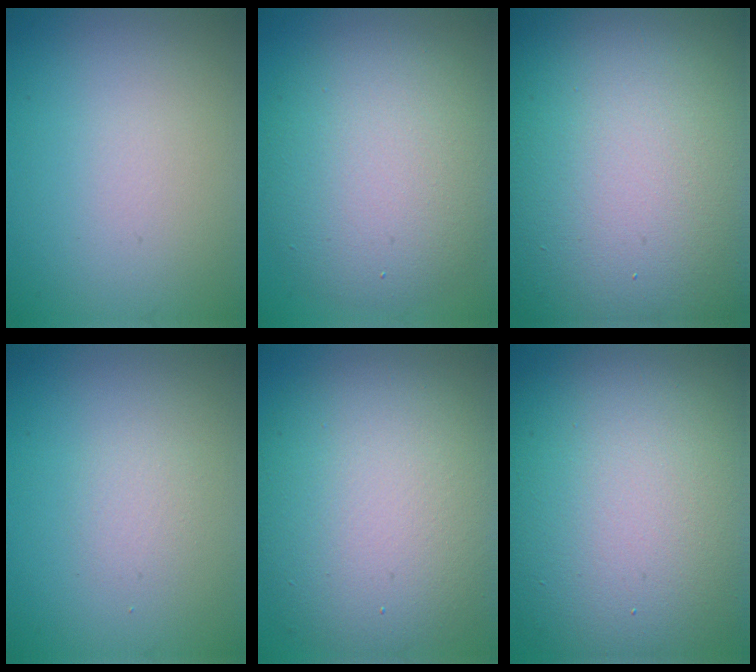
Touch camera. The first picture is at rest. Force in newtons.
{"total": 8.5, "press": 8.4, "slide": 0.4}
{"total": 24.9, "press": 24.9, "slide": 0.8}
{"total": 1.1, "press": 1.1, "slide": 0.1}
{"total": 11.7, "press": 11.6, "slide": 1.1}
{"total": 15.8, "press": 15.8, "slide": 1.1}